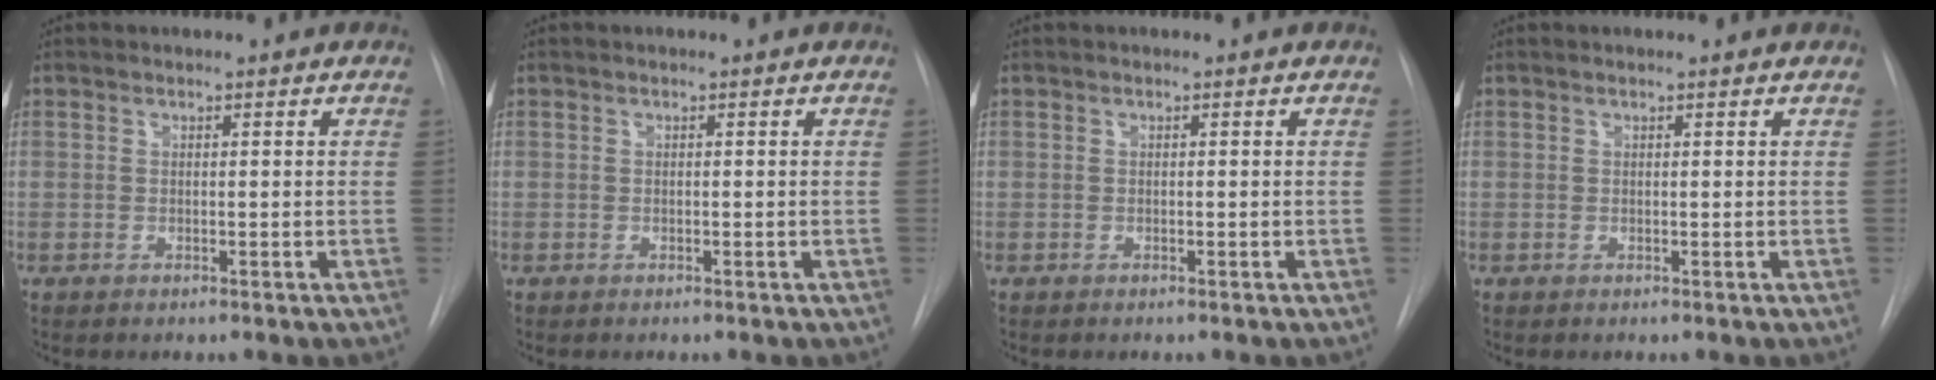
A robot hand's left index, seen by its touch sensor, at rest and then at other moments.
{"total": 0.0}
{"total": 0.0}
{"total": 0.7, "force": [-0.7, -0.2, 0.0], "torque": [-0.004, 0.008, -0.011]}